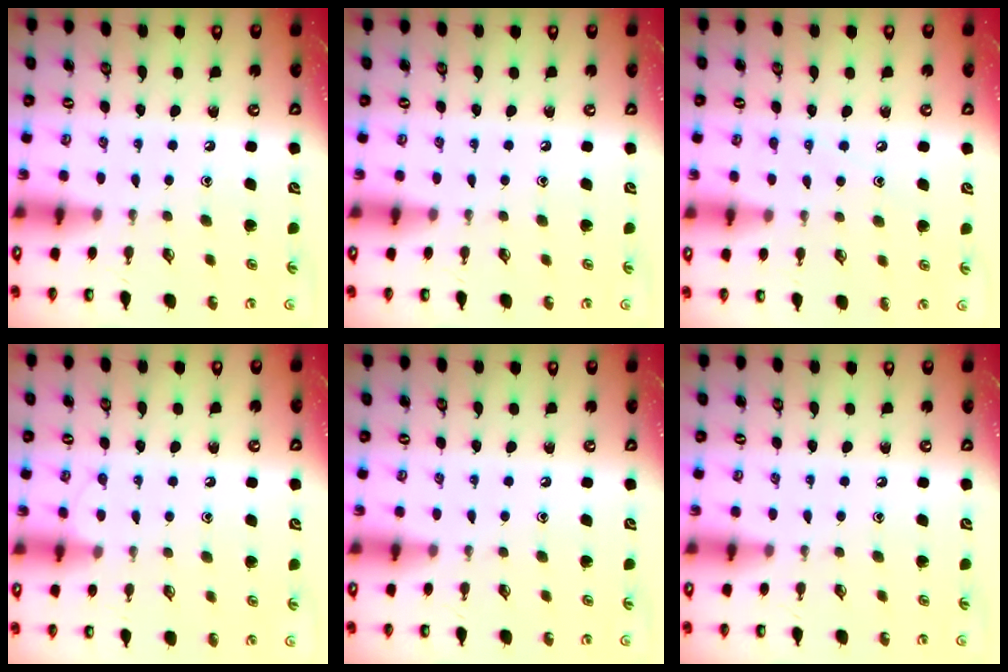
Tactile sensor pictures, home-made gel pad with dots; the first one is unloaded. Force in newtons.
{"total": 0.0}
{"total": 5.0, "press": 5.0, "slide": 0.5}
{"total": 4.6, "press": 4.5, "slide": 0.5}
{"total": 0.0}
{"total": 0.0}